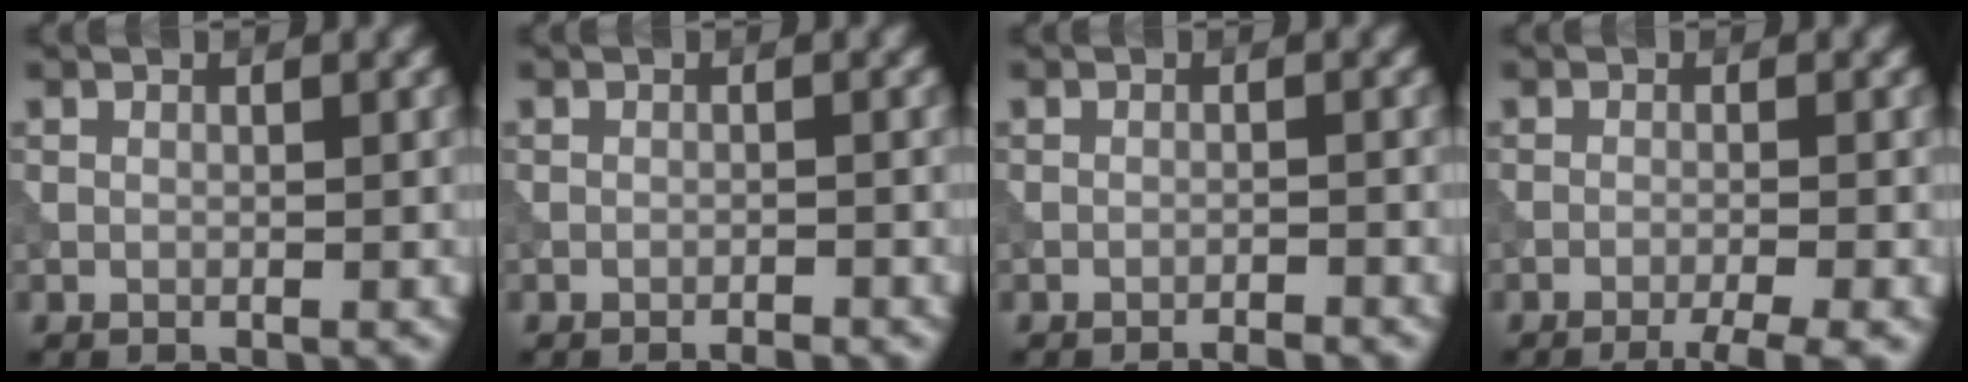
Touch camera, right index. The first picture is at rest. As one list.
[{"total": 1.1, "force": [-0.9, 0.1, 0.6], "torque": [-0.003, 0.000, -0.018]}, {"total": 1.5, "force": [-1.3, 0.1, 0.7], "torque": [-0.001, 0.002, -0.024]}, {"total": 3.6, "force": [-2.4, 0.5, 2.6], "torque": [-0.035, 0.002, -0.045]}]